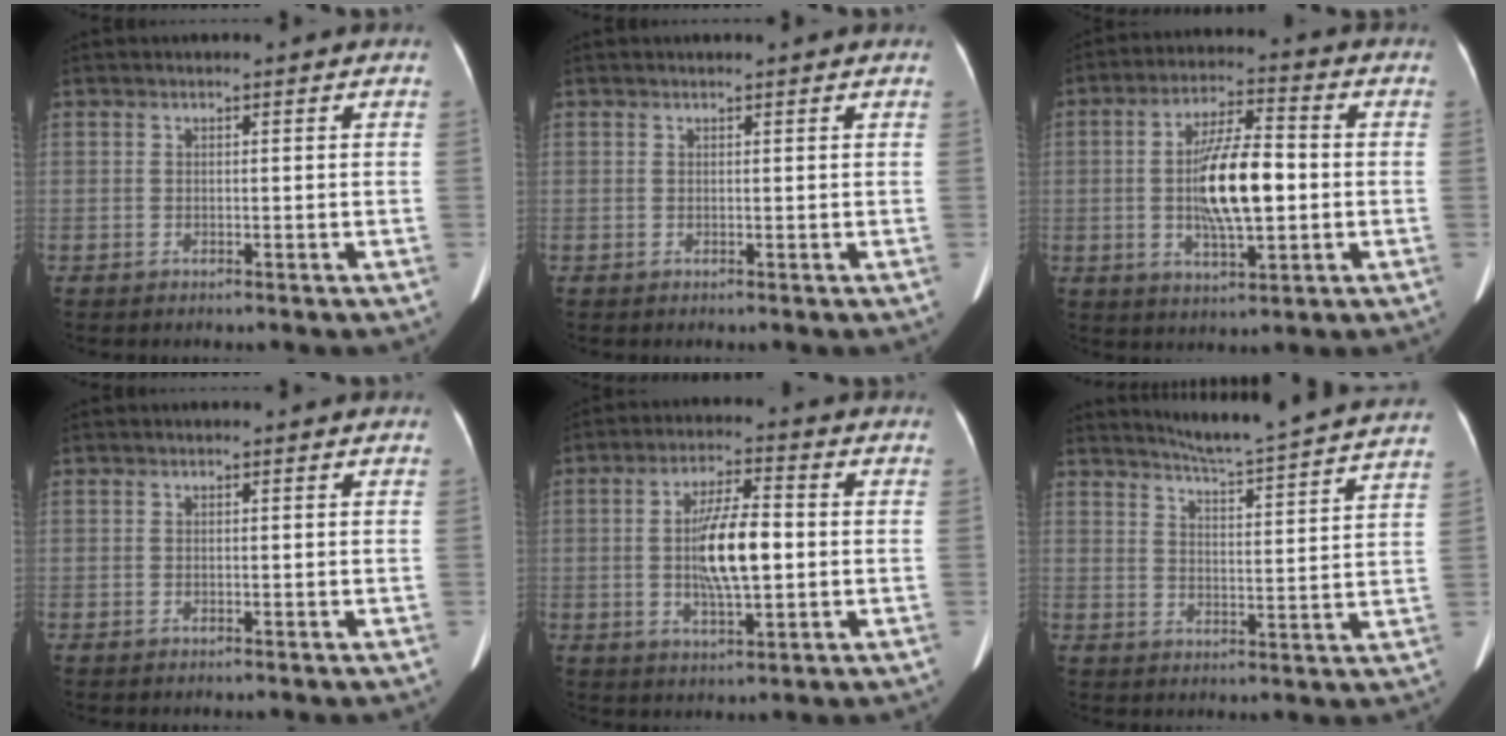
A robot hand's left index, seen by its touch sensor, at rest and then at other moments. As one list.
[{"total": 1.4, "force": [1.3, 0.0, 0.4], "torque": [-0.011, 0.010, 0.017]}, {"total": 11.6, "force": [-0.7, 3.0, 11.2], "torque": [-0.209, 0.006, -0.011]}, {"total": 0.0}, {"total": 9.5, "force": [-0.3, 2.3, 9.2], "torque": [-0.174, 0.004, -0.004]}, {"total": 18.6, "force": [17.4, -1.1, 6.6], "torque": [-0.113, -0.048, 0.219]}]